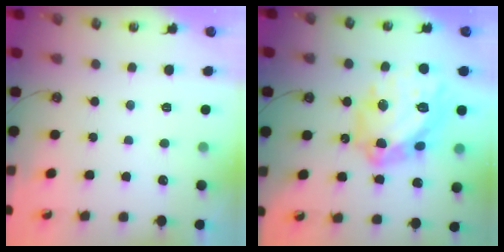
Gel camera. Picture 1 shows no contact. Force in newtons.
{"total": 22.0, "press": 21.9, "slide": 2.2}